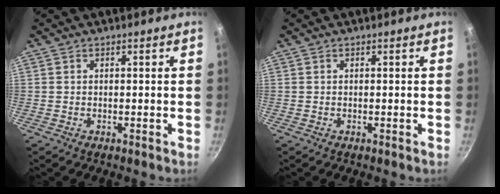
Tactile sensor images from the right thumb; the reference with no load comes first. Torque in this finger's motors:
{"motor_torque": [-0.22, 0.19, -0.12, 0.12, -0.01]}